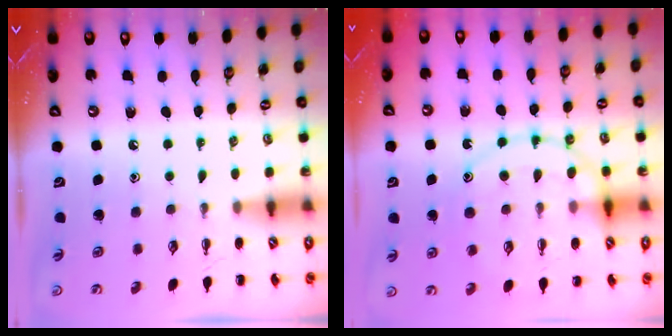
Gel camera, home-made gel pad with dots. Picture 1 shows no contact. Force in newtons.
{"total": 15.3, "press": 15.2, "slide": 1.4}